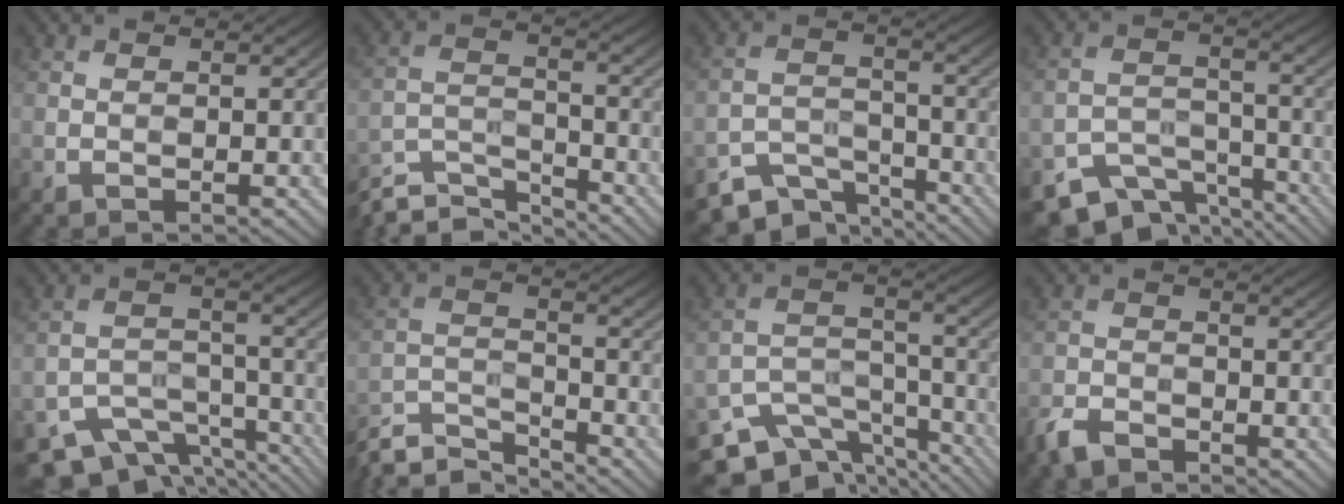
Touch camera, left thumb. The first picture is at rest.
{"total": 8.0, "force": [-7.1, 2.1, 3.1], "torque": [-0.068, -0.010, -0.141]}
{"total": 6.8, "force": [-5.4, 3.2, 2.8], "torque": [-0.055, -0.014, -0.099]}
{"total": 8.2, "force": [-6.5, 4.0, 2.9], "torque": [-0.049, -0.014, -0.106]}
{"total": 9.1, "force": [-7.1, 4.4, 3.8], "torque": [-0.061, -0.014, -0.112]}
{"total": 7.3, "force": [-6.6, 1.7, 2.5], "torque": [-0.058, -0.013, -0.138]}
{"total": 11.2, "force": [-8.7, 5.6, 4.3], "torque": [-0.087, -0.014, -0.136]}
{"total": 3.6, "force": [-3.0, 1.4, 1.5], "torque": [-0.033, -0.005, -0.072]}